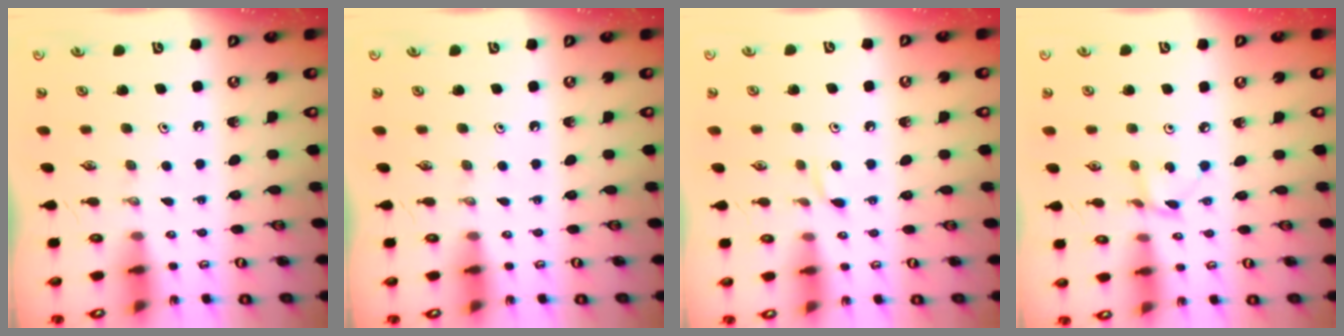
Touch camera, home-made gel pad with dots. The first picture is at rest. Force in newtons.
{"total": 0.0}
{"total": 4.4, "press": 4.3, "slide": 0.6}
{"total": 1.8, "press": 1.8, "slide": 0.1}